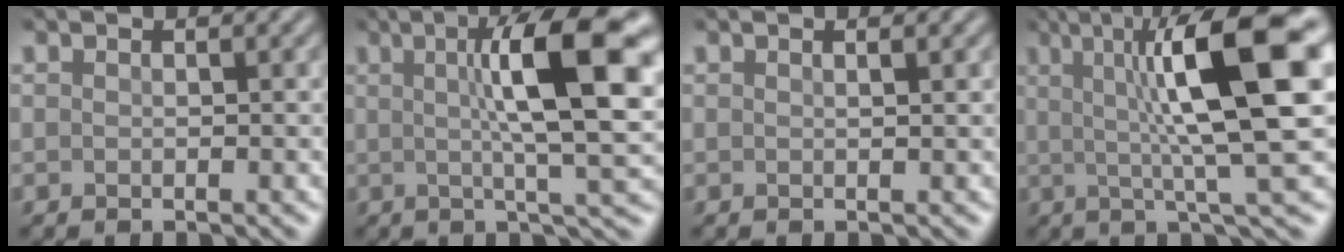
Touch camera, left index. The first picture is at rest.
{"total": 10.4, "force": [2.0, 2.0, 10.0], "torque": [-0.127, 0.008, 0.029]}
{"total": 0.9, "force": [0.5, 0.3, 0.7], "torque": [-0.004, 0.002, 0.003]}
{"total": 12.8, "force": [2.7, 2.5, 12.2], "torque": [-0.162, 0.013, 0.036]}